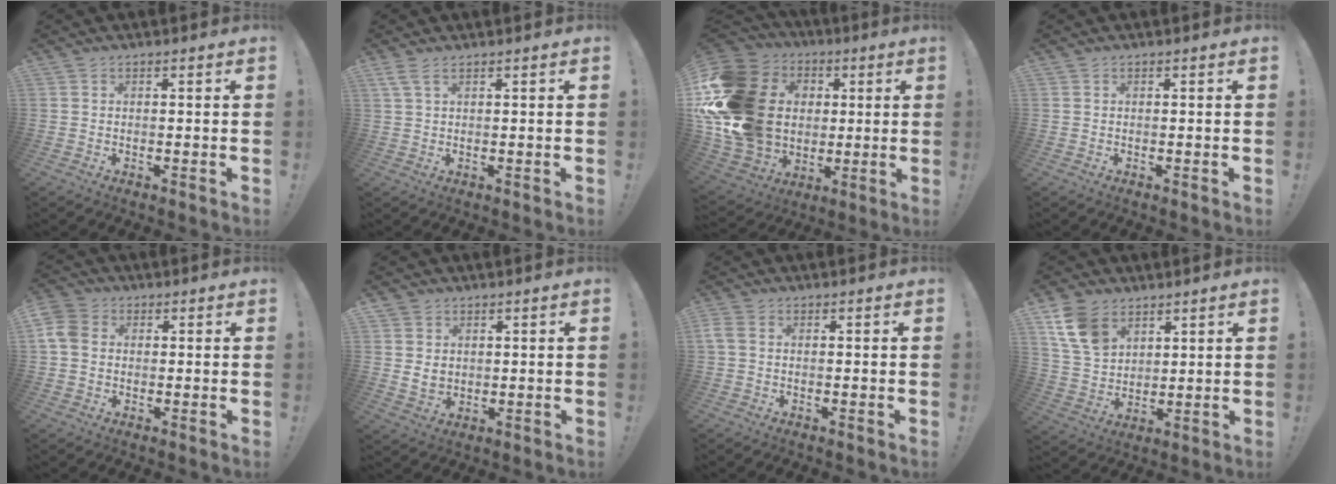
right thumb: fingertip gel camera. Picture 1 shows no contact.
{"total": 2.9, "force": [1.7, 0.8, 2.2], "torque": [-0.050, 0.001, 0.034]}
{"total": 27.4, "force": [2.0, 21.6, 16.8], "torque": [-0.321, -0.010, 0.087]}
{"total": 0.0}
{"total": 7.8, "force": [1.0, 6.4, 4.3], "torque": [-0.096, 0.006, 0.023]}
{"total": 5.1, "force": [1.6, 4.4, 2.0], "torque": [-0.021, -0.006, 0.032]}
{"total": 1.5, "force": [-0.1, 1.0, 1.1], "torque": [-0.018, 0.004, 0.001]}
{"total": 12.6, "force": [7.0, 8.4, 6.2], "torque": [-0.116, -0.028, 0.140]}